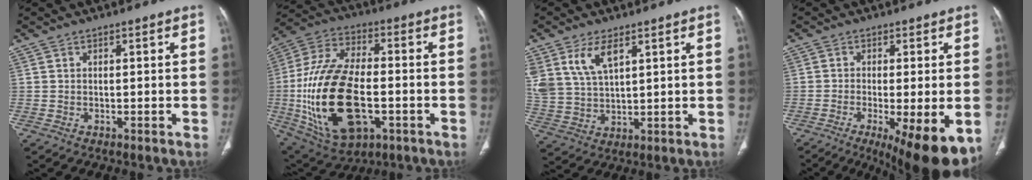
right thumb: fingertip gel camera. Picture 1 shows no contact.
{"total": 25.3, "force": [-4.7, 13.4, 20.9], "torque": [-0.422, 0.010, -0.066]}
{"total": 8.8, "force": [4.7, 4.3, 6.1], "torque": [-0.121, -0.015, 0.104]}
{"total": 14.3, "force": [-6.2, 3.4, 12.4], "torque": [-0.159, -0.017, -0.089]}